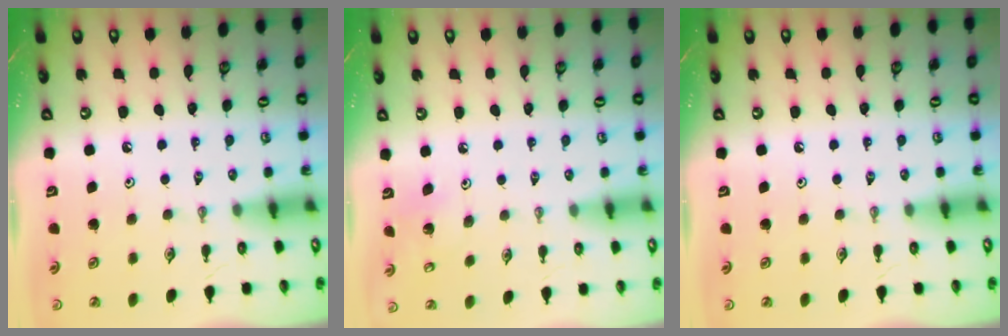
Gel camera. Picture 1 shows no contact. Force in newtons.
{"total": 6.0, "press": 6.0, "slide": 0.3}
{"total": 0.0}